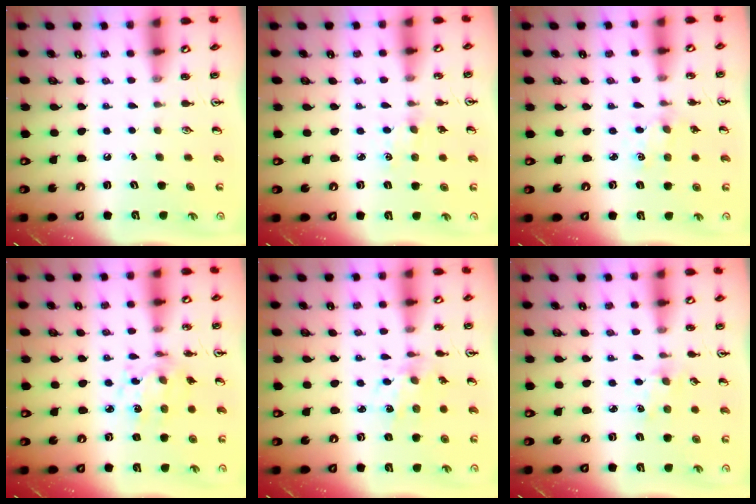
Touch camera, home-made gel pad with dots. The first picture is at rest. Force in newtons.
{"total": 1.2, "press": 1.2, "slide": 0.2}
{"total": 1.9, "press": 1.9, "slide": 0.3}
{"total": 7.5, "press": 7.4, "slide": 1.6}
{"total": 3.7, "press": 3.6, "slide": 1.0}
{"total": 2.3, "press": 2.3, "slide": 0.4}